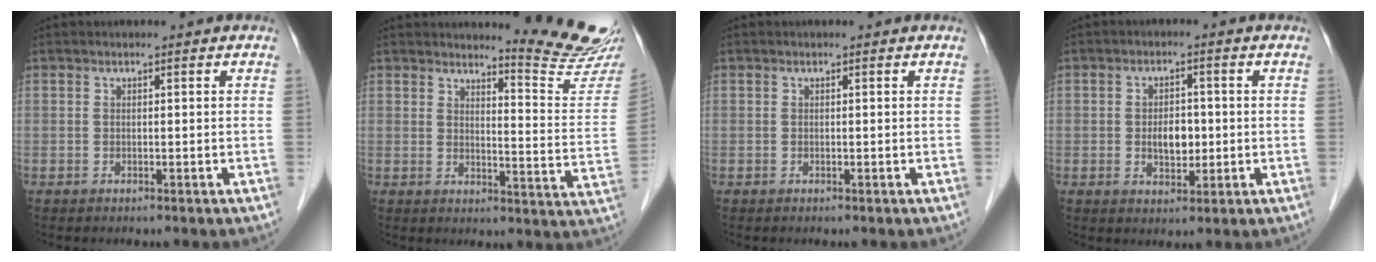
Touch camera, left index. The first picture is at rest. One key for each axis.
{"total": 11.6, "fx": 11.3, "fy": -1.3, "fz": 2.2, "tx": -0.026, "ty": -0.105, "tz": 0.128}
{"total": 0.0}
{"total": 4.4, "fx": -0.3, "fy": 2.7, "fz": 3.4, "tx": -0.058, "ty": 0.005, "tz": 0.000}